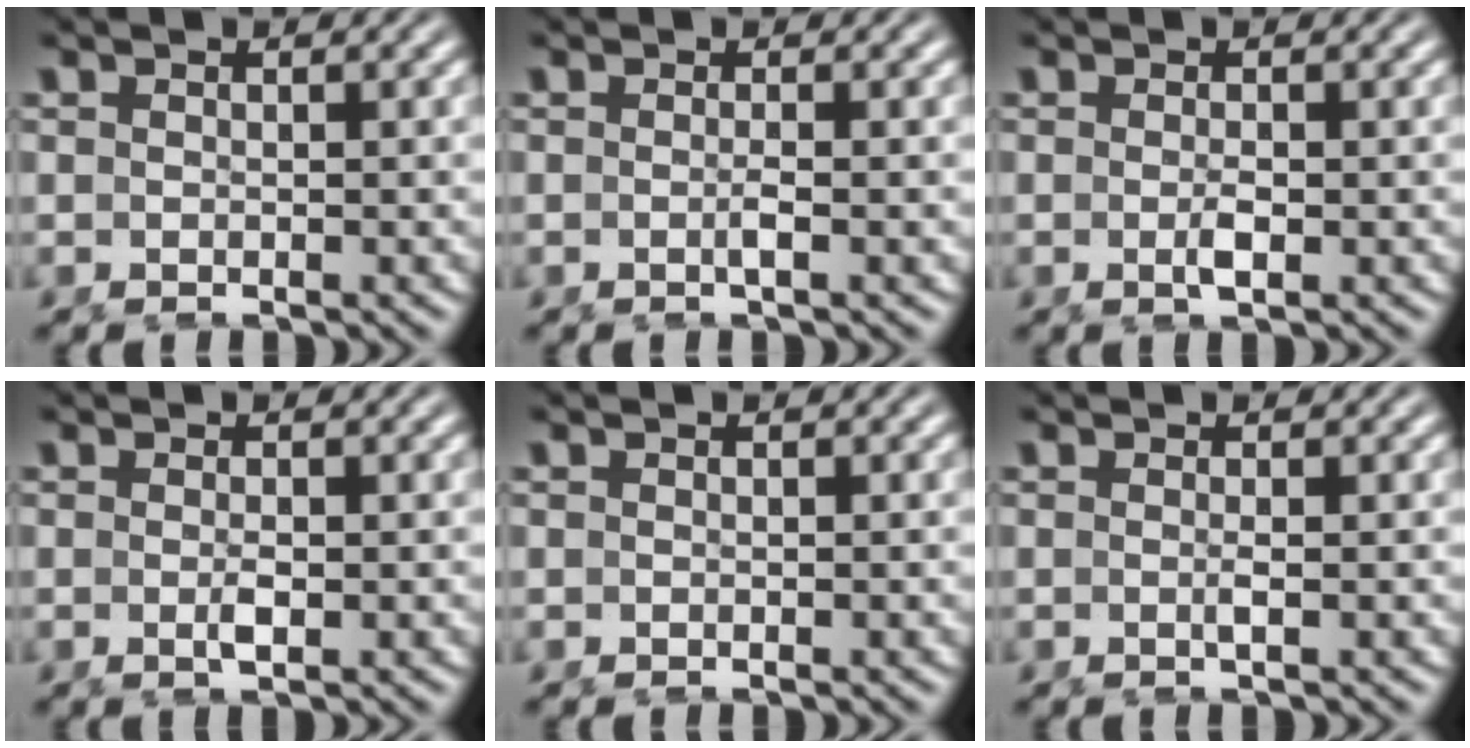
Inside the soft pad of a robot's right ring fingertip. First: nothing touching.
{"total": 0.9, "force": [-0.4, -0.4, 0.7], "torque": [-0.009, -0.001, -0.008]}
{"total": 1.1, "force": [-0.4, 0.0, 1.0], "torque": [-0.013, -0.003, -0.007]}
{"total": 1.0, "force": [-0.3, -0.1, 0.9], "torque": [-0.013, -0.004, -0.004]}
{"total": 0.0}
{"total": 0.8, "force": [-0.2, -0.5, 0.6], "torque": [-0.010, -0.004, -0.003]}